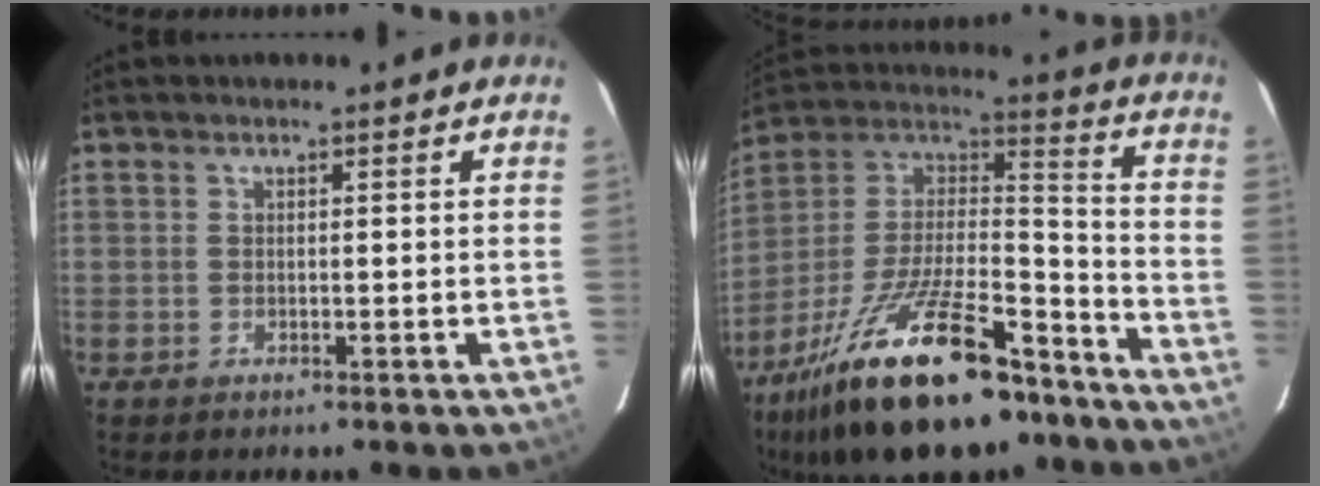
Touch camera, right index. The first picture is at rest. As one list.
[{"total": 29.2, "force": [-19.6, 10.8, 18.9], "torque": [-0.351, -0.007, -0.306]}]